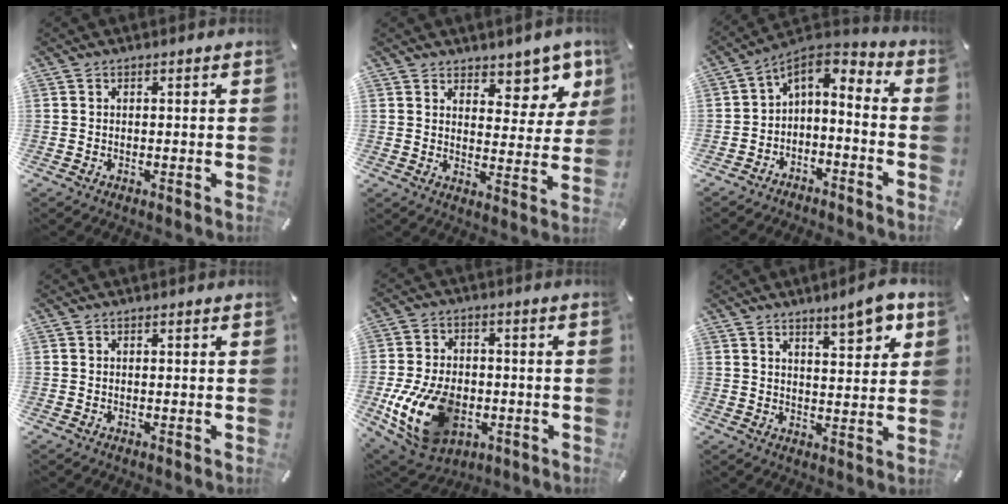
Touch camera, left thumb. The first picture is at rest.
{"total": 8.8, "force": [6.9, 4.6, 3.0], "torque": [-0.017, -0.064, 0.120]}
{"total": 5.0, "force": [-0.7, 3.5, 3.4], "torque": [-0.061, 0.006, -0.010]}
{"total": 0.0}
{"total": 17.1, "force": [-4.4, 11.6, 11.7], "torque": [-0.242, 0.011, -0.073]}
{"total": 7.4, "force": [5.6, 2.4, 4.3], "torque": [-0.050, -0.035, 0.091]}